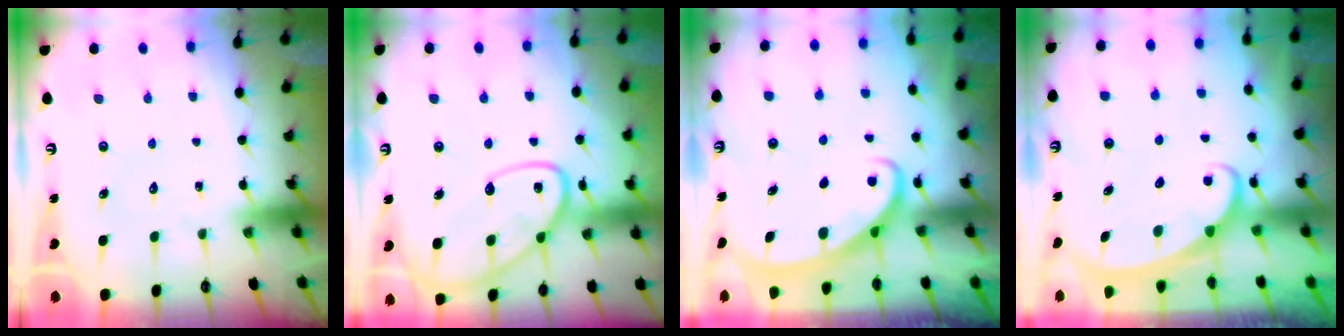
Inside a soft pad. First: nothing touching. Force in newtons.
{"total": 15.6, "press": 15.6, "slide": 1.4}
{"total": 2.6, "press": 2.6, "slide": 0.4}
{"total": 2.5, "press": 2.5, "slide": 0.3}